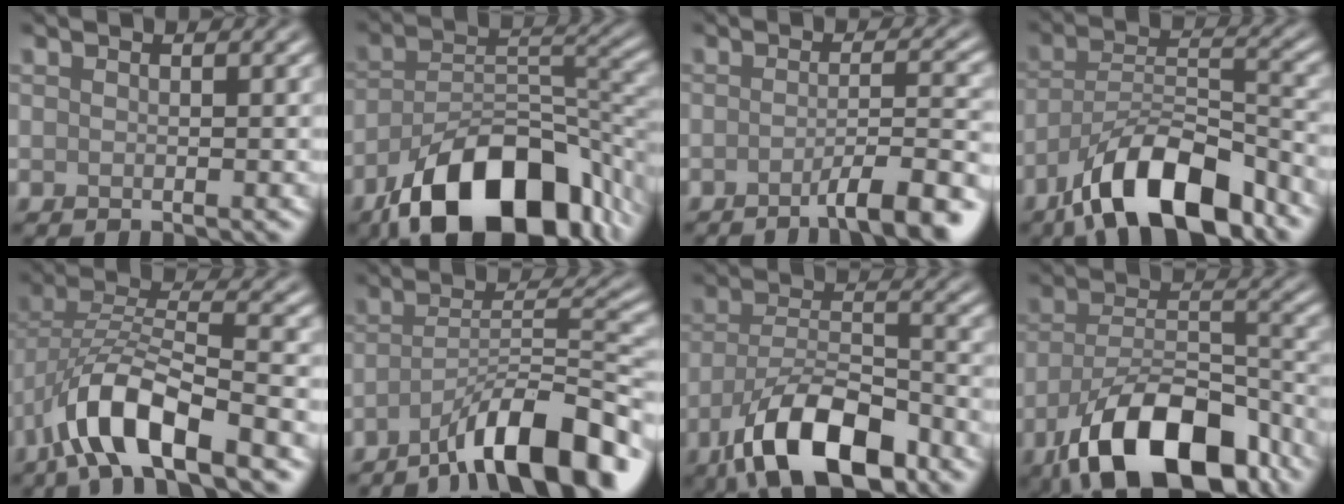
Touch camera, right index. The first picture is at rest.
{"total": 14.3, "force": [-9.2, 6.6, 8.7], "torque": [-0.141, -0.006, -0.158]}
{"total": 6.4, "force": [-3.6, 1.1, 5.2], "torque": [-0.062, 0.009, -0.059]}
{"total": 10.2, "force": [-6.9, 3.7, 6.6], "torque": [-0.107, 0.005, -0.130]}
{"total": 9.5, "force": [-5.6, 2.8, 7.1], "torque": [-0.133, 0.011, -0.108]}
{"total": 10.0, "force": [-6.6, 2.2, 7.2], "torque": [-0.109, 0.011, -0.113]}
{"total": 9.6, "force": [-5.7, 3.9, 6.6], "torque": [-0.118, 0.001, -0.103]}
{"total": 12.5, "force": [-7.7, 5.7, 8.1], "torque": [-0.145, -0.018, -0.130]}